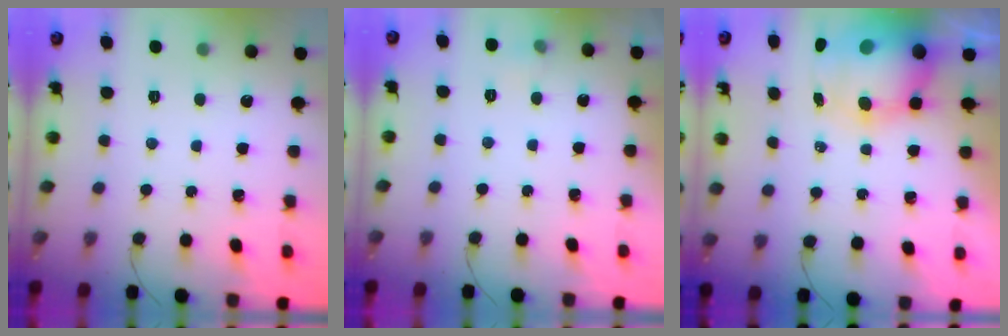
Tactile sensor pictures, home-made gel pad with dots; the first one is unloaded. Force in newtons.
{"total": 3.3, "press": 3.2, "slide": 1.0}
{"total": 11.9, "press": 11.5, "slide": 3.1}